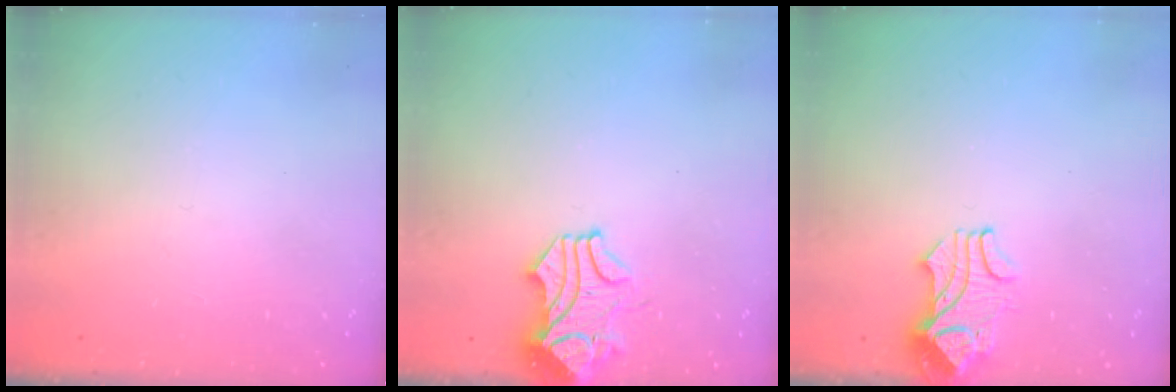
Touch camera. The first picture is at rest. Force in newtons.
{"total": 1.0, "press": 0.6, "slide": 0.8}
{"total": 2.3, "press": 2.3, "slide": 0.5}